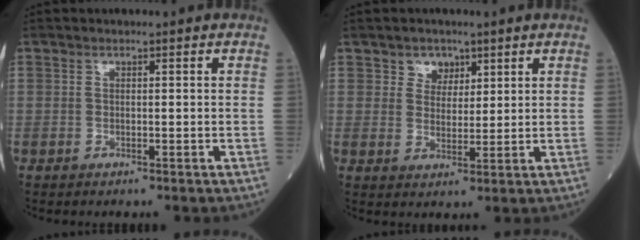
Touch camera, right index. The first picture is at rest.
{"total": 3.5, "force": [2.1, 2.7, 0.9], "torque": [-0.010, 0.003, 0.037]}